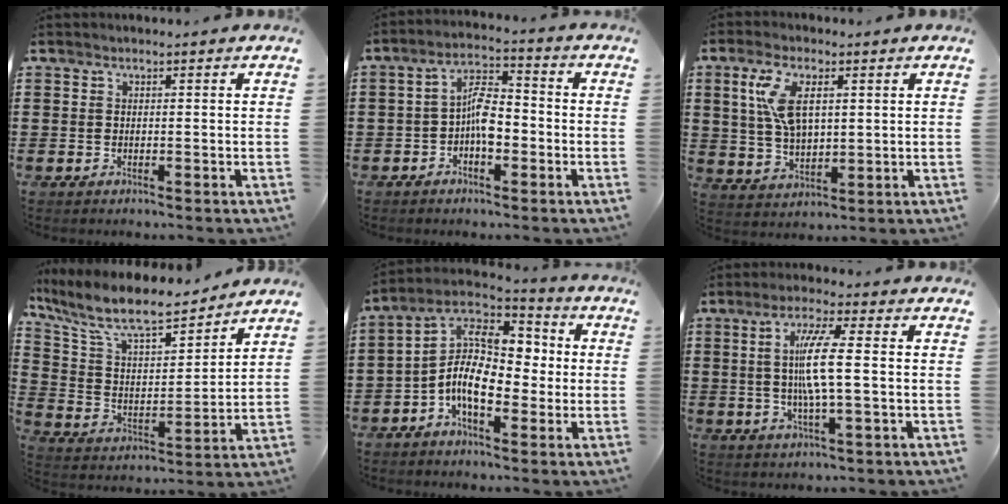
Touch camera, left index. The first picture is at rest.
{"total": 6.5, "force": [-1.7, 3.0, 5.5], "torque": [-0.110, 0.014, -0.035]}
{"total": 8.4, "force": [2.5, 4.1, 6.9], "torque": [-0.151, 0.002, 0.039]}
{"total": 9.5, "force": [7.9, 2.2, 4.9], "torque": [-0.129, -0.045, 0.135]}
{"total": 12.2, "force": [-0.5, 7.0, 10.0], "torque": [-0.227, -0.007, -0.020]}
{"total": 7.7, "force": [0.5, 0.5, 7.7], "torque": [-0.157, -0.002, -0.004]}